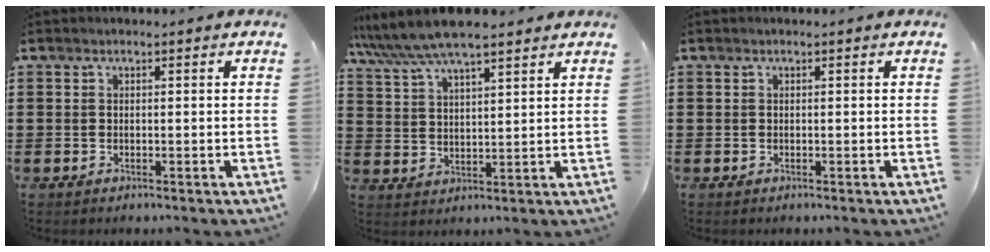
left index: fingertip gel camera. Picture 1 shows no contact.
{"total": 7.4, "force": [6.4, 1.2, 3.6], "torque": [-0.088, -0.017, 0.115]}
{"total": 0.0}